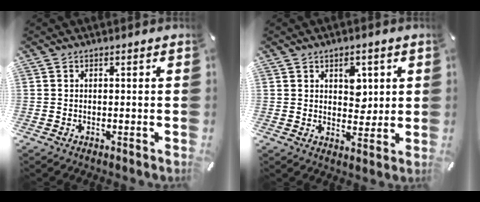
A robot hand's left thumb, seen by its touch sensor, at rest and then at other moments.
{"total": 5.5, "force": [2.1, 4.1, 2.9], "torque": [-0.020, -0.009, 0.027]}